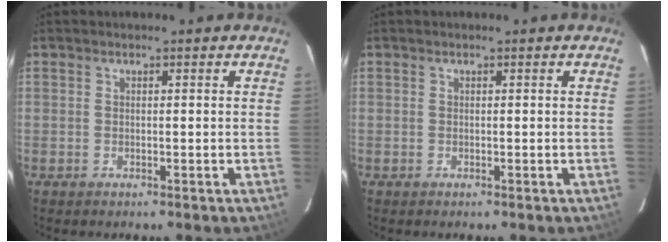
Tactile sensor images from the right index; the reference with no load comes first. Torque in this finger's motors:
{"motor_torque": [-0.01, 0.00, 0.00, 0.00]}